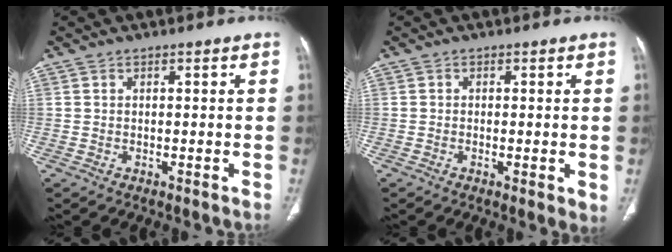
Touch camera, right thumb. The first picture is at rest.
{"total": 2.7, "force": [-0.4, 0.8, 2.5], "torque": [-0.044, -0.009, -0.009]}